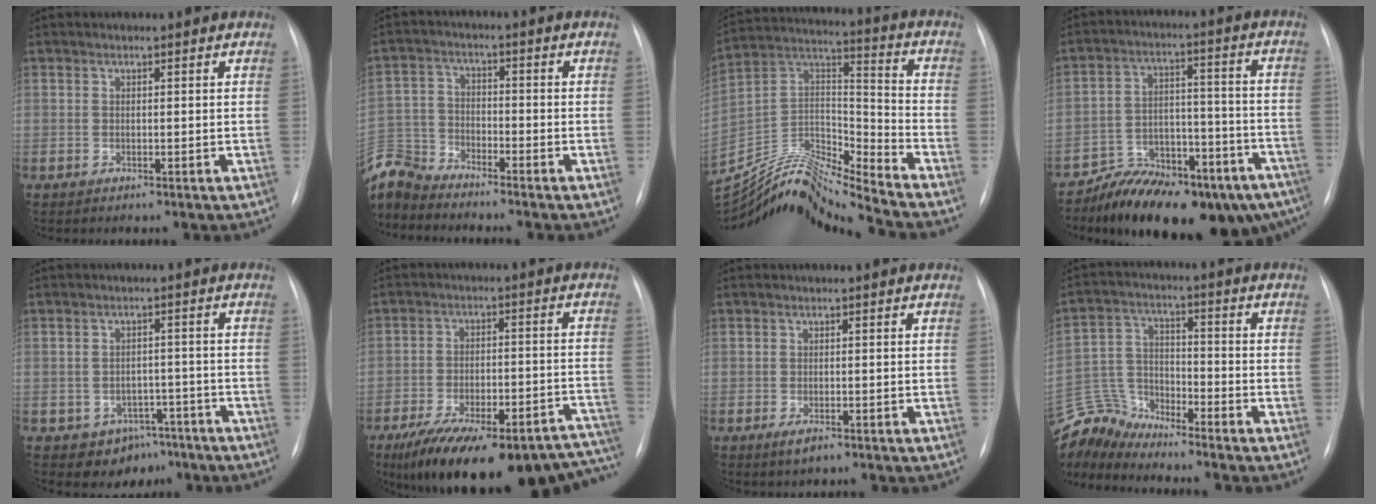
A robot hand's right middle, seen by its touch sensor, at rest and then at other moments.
{"total": 8.8, "force": [-8.7, 1.2, 0.8], "torque": [-0.029, 0.008, -0.180]}
{"total": 17.5, "force": [-16.8, -0.4, 4.9], "torque": [-0.088, 0.054, -0.300]}
{"total": 19.9, "force": [-15.3, 7.0, 10.7], "torque": [-0.110, 0.042, -0.223]}
{"total": 6.7, "force": [-4.9, 4.6, 0.8], "torque": [0.010, 0.025, -0.064]}
{"total": 27.6, "force": [-21.8, 8.2, 14.8], "torque": [-0.167, 0.008, -0.291]}
{"total": 1.8, "force": [-1.0, 0.4, 1.5], "torque": [-0.035, -0.006, -0.016]}
{"total": 8.9, "force": [-8.8, 0.0, -0.9], "torque": [0.005, 0.029, -0.177]}